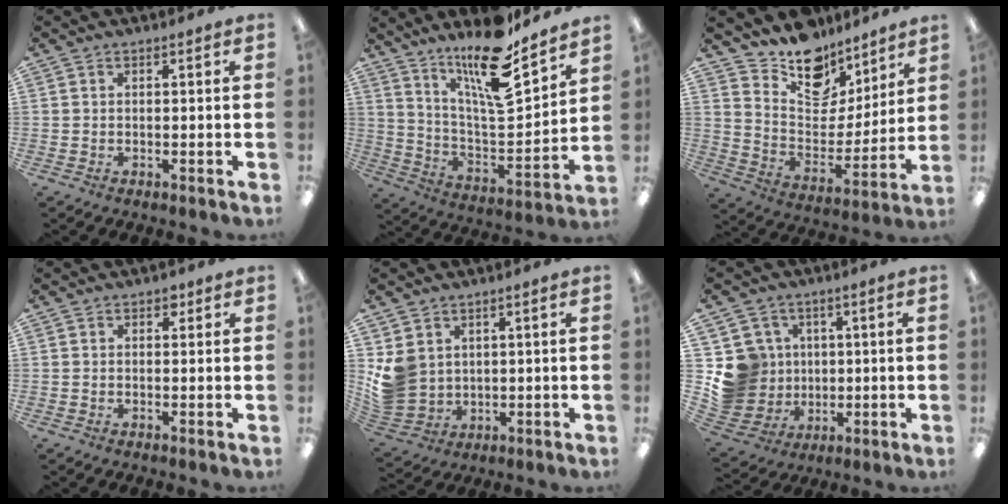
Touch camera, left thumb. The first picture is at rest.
{"total": 17.8, "force": [14.0, 3.9, 10.3], "torque": [-0.183, -0.106, 0.236]}
{"total": 14.4, "force": [12.0, 7.3, 3.5], "torque": [-0.072, -0.098, 0.219]}
{"total": 1.6, "force": [0.9, 1.1, 0.6], "torque": [0.003, -0.003, 0.013]}
{"total": 7.5, "force": [2.5, 6.6, 2.3], "torque": [-0.066, -0.004, 0.054]}
{"total": 12.2, "force": [1.6, 11.7, 3.0], "torque": [-0.097, -0.003, 0.041]}